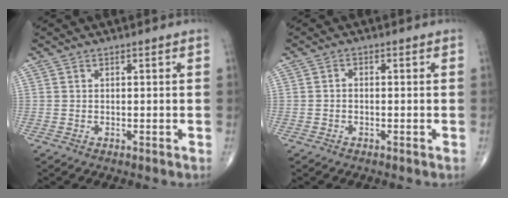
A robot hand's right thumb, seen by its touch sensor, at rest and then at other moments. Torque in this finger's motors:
{"motor_torque": [-0.20, 0.17, -0.07, 0.12, 0.06]}